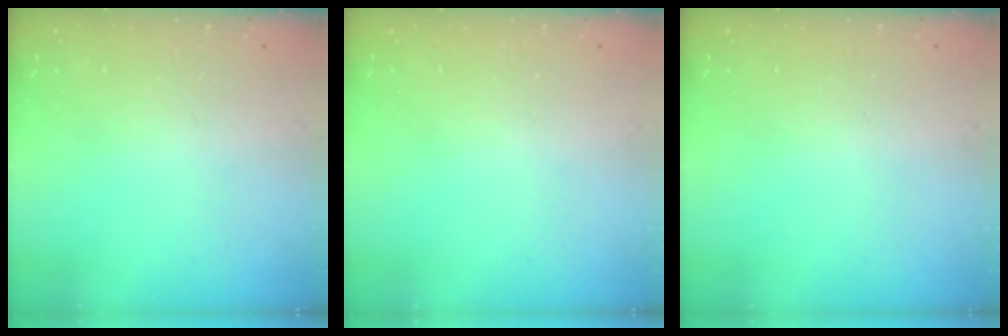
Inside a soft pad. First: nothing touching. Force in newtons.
{"total": 0.0}
{"total": 0.0}